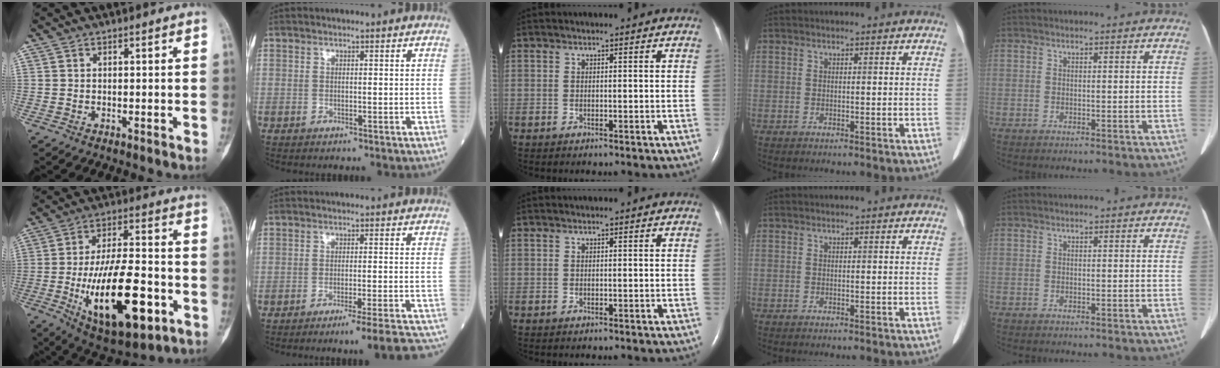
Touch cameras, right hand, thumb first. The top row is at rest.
{"thumb": {"total": 23.0, "force": [-7.0, 9.7, 19.7], "torque": [-0.322, 0.022, -0.098]}, "index": {"total": 10.8, "force": [-9.9, -0.7, 4.3], "torque": [-0.026, 0.001, -0.133]}}